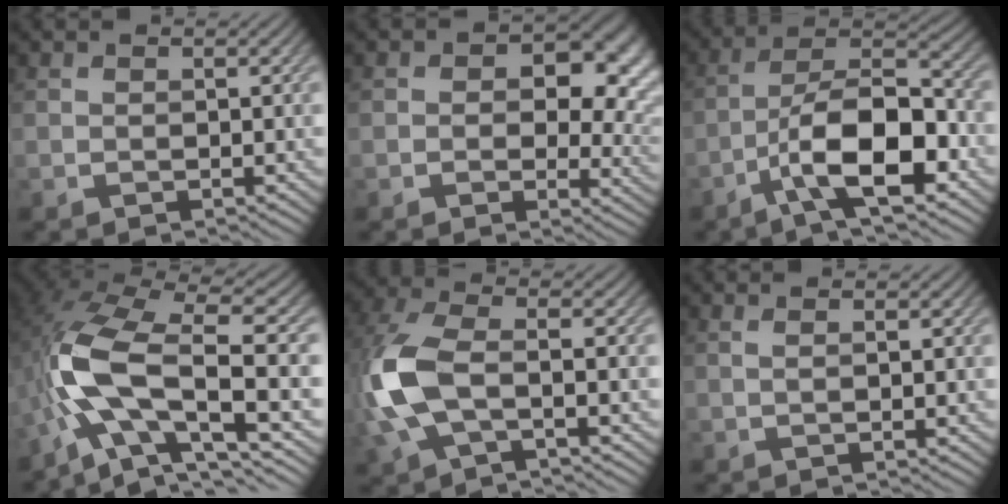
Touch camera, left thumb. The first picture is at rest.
{"total": 11.8, "force": [2.4, 7.5, 8.7], "torque": [-0.088, -0.008, 0.041]}
{"total": 11.9, "force": [-5.6, 4.3, 9.6], "torque": [-0.163, 0.003, -0.105]}
{"total": 15.3, "force": [-3.2, 6.2, 13.6], "torque": [-0.284, -0.001, -0.061]}
{"total": 10.5, "force": [-1.2, 5.3, 8.9], "torque": [-0.243, -0.008, -0.029]}
{"total": 1.3, "force": [0.6, 0.3, 1.1], "torque": [-0.014, 0.002, 0.004]}